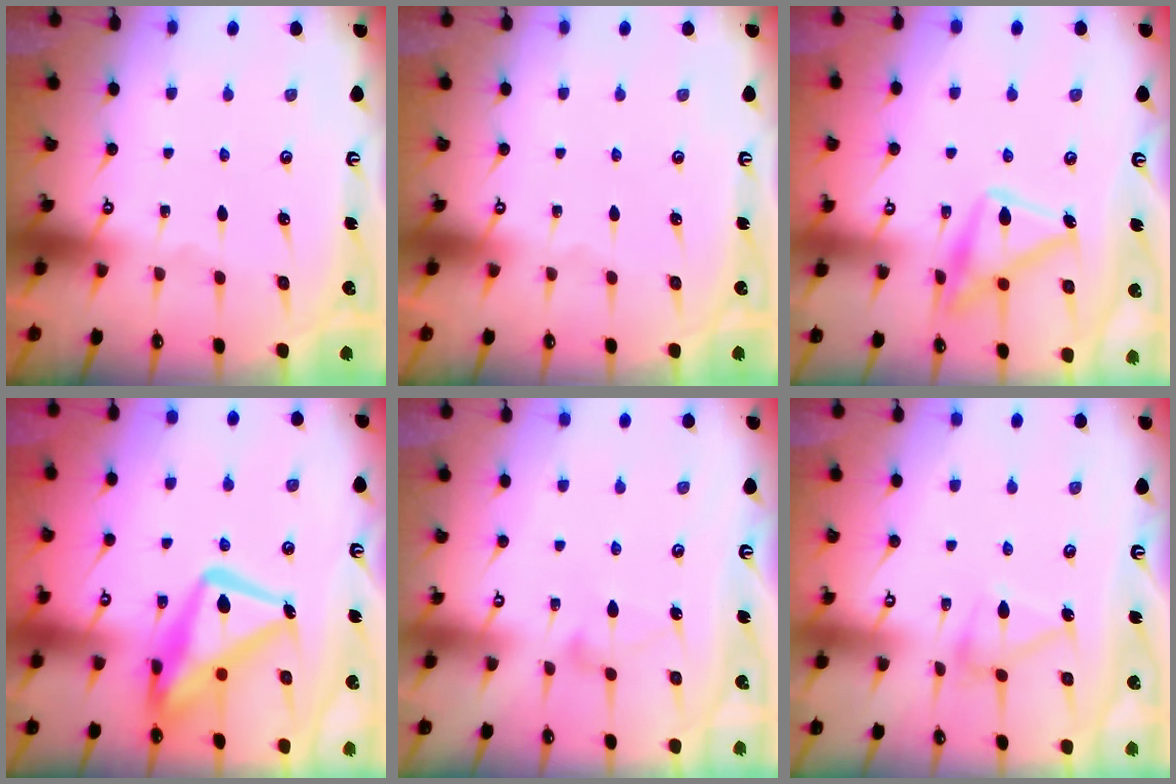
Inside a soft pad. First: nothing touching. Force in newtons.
{"total": 0.0}
{"total": 16.2, "press": 16.2, "slide": 1.0}
{"total": 18.0, "press": 17.9, "slide": 1.4}
{"total": 7.9, "press": 7.9, "slide": 0.5}
{"total": 10.6, "press": 10.6, "slide": 0.4}